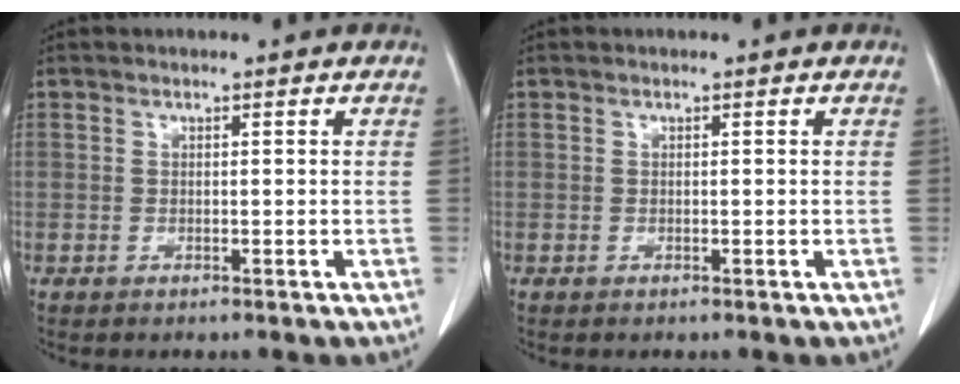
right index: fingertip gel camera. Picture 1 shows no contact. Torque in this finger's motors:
{"motor_torque": [0.00, 0.00, 0.00, 0.00]}